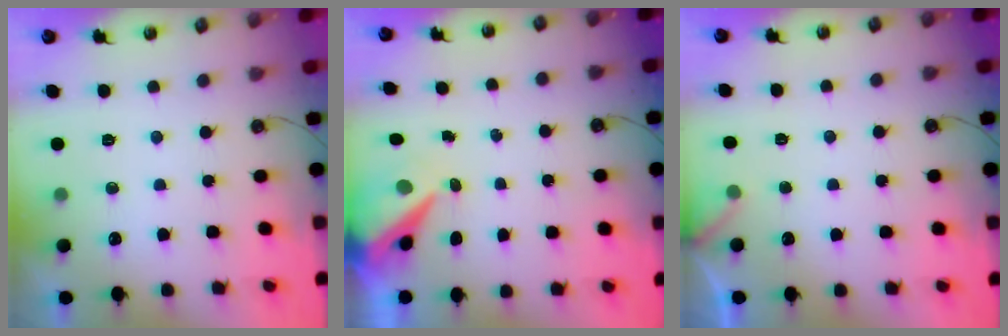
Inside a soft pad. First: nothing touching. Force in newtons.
{"total": 8.6, "press": 8.6, "slide": 1.1}
{"total": 3.9, "press": 3.9, "slide": 0.5}